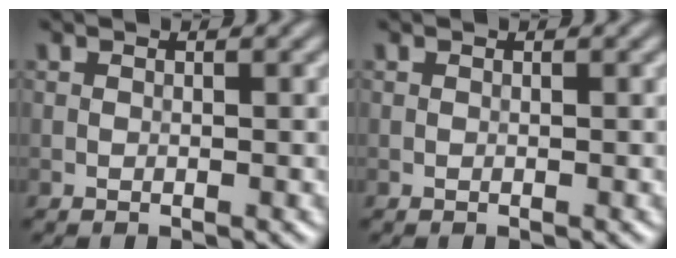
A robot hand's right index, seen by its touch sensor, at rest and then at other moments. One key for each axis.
{"total": 0.0}